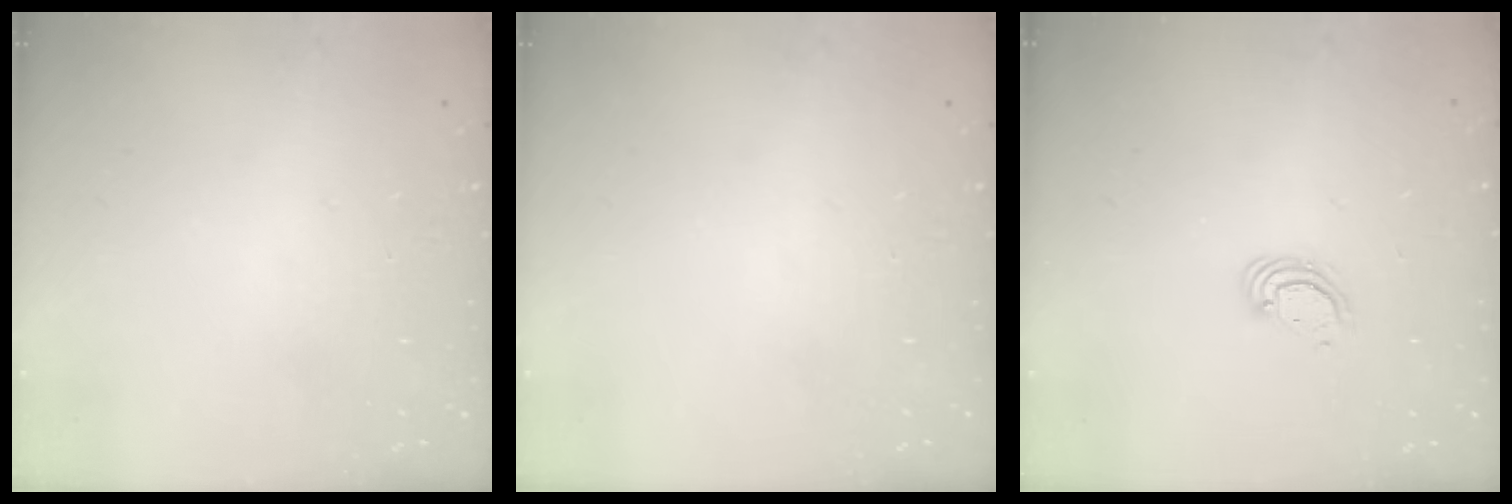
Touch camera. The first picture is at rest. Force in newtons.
{"total": 0.0}
{"total": 3.9, "press": 3.8, "slide": 0.4}